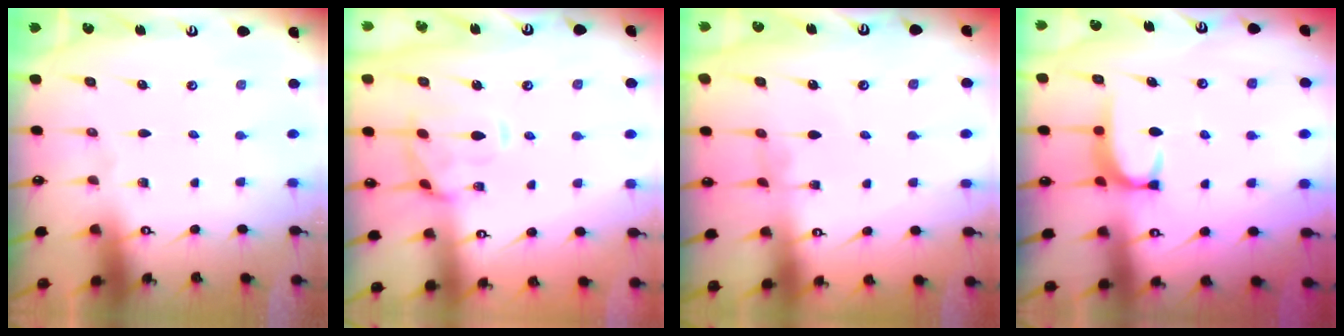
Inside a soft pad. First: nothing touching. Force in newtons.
{"total": 3.0, "press": 2.7, "slide": 1.3}
{"total": 1.9, "press": 1.9, "slide": 0.3}
{"total": 1.6, "press": 1.5, "slide": 0.5}